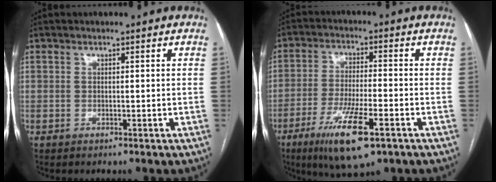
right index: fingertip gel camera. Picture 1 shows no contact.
{"total": 11.7, "force": [-6.2, 2.2, 9.6], "torque": [-0.182, -0.025, -0.103]}